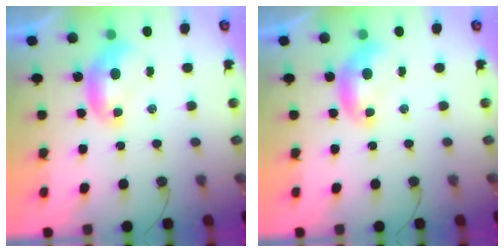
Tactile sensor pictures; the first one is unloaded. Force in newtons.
{"total": 0.0}